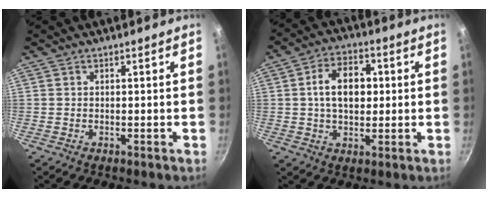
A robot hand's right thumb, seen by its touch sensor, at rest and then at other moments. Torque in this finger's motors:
{"motor_torque": [0.93, 1.20, 1.18, -0.09, 0.07]}